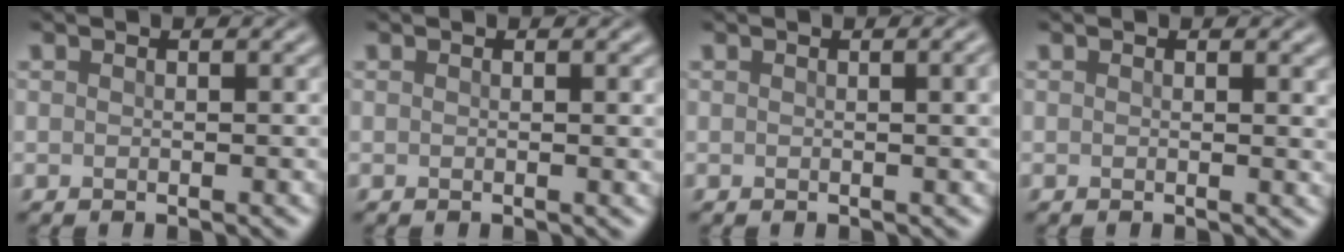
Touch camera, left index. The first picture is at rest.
{"total": 1.1, "force": [0.2, 0.3, 1.0], "torque": [-0.007, 0.001, 0.000]}
{"total": 2.6, "force": [0.4, 0.8, 2.4], "torque": [-0.020, 0.007, 0.001]}
{"total": 0.9, "force": [0.4, 0.2, 0.8], "torque": [-0.006, -0.001, 0.004]}